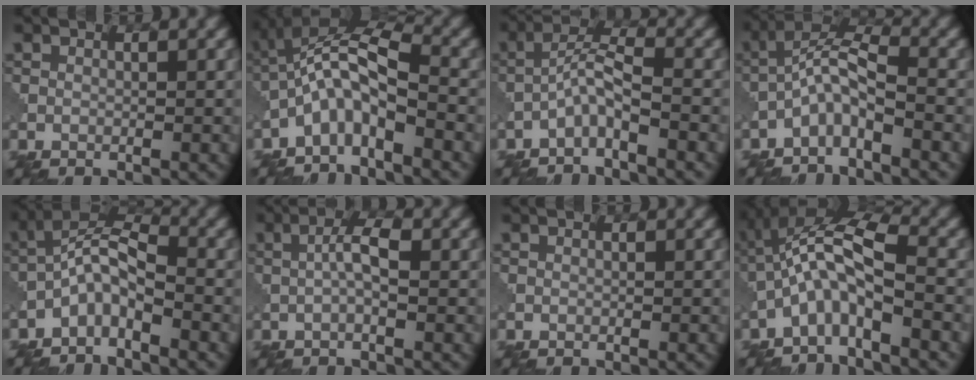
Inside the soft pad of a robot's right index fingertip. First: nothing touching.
{"total": 6.3, "force": [-2.8, 2.0, 5.3], "torque": [-0.107, 0.016, -0.067]}
{"total": 3.1, "force": [-1.9, 0.4, 2.4], "torque": [-0.048, 0.015, -0.047]}
{"total": 4.0, "force": [-2.3, 0.9, 3.2], "torque": [-0.061, 0.018, -0.054]}
{"total": 4.3, "force": [-2.3, 1.5, 3.2], "torque": [-0.061, 0.019, -0.053]}
{"total": 2.8, "force": [0.1, 0.8, 2.7], "torque": [-0.055, 0.008, -0.004]}
{"total": 0.0}
{"total": 6.0, "force": [-2.1, 1.5, 5.4], "torque": [-0.108, 0.021, -0.053]}